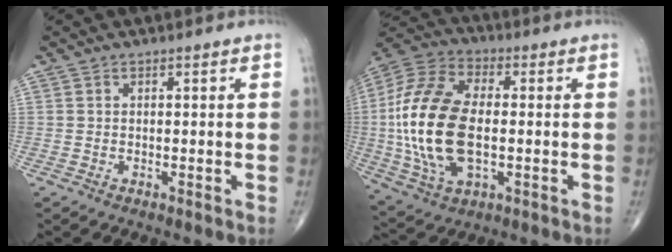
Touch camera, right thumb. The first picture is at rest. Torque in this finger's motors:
{"motor_torque": [1.40, 1.55, 2.46, 0.09, 0.24]}